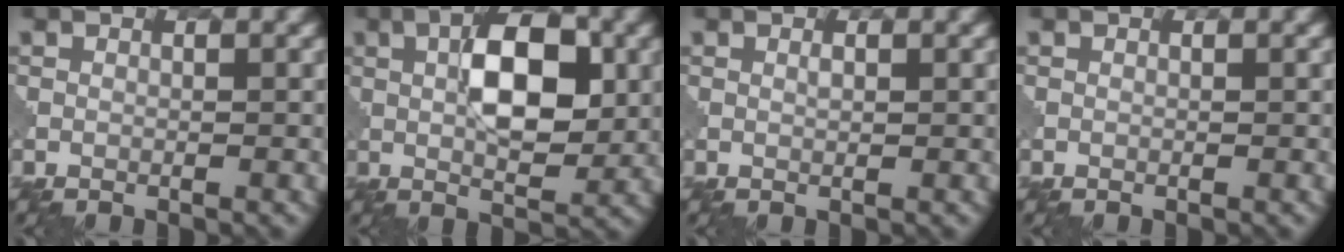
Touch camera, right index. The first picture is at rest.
{"total": 7.4, "force": [1.6, 3.4, 6.4], "torque": [-0.096, 0.005, 0.026]}
{"total": 0.6, "force": [0.4, 0.1, 0.4], "torque": [-0.007, -0.002, 0.011]}
{"total": 0.0}